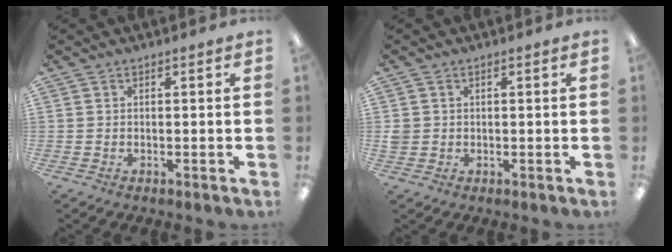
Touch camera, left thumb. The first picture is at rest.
{"total": 1.7, "force": [0.1, 1.7, 0.4], "torque": [-0.008, 0.004, 0.000]}